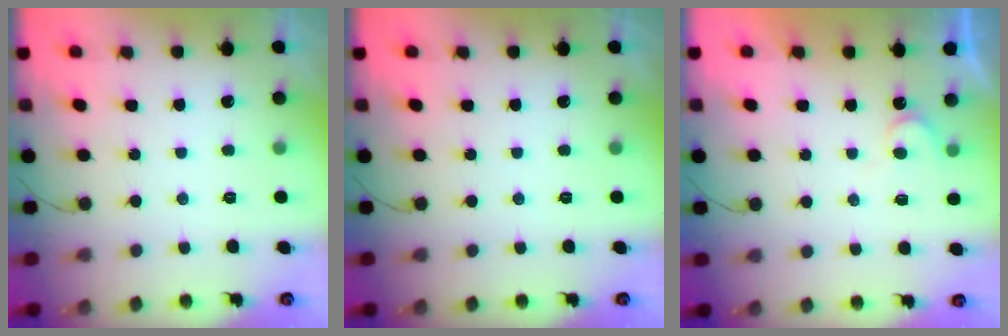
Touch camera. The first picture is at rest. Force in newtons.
{"total": 0.0}
{"total": 5.1, "press": 5.0, "slide": 0.3}